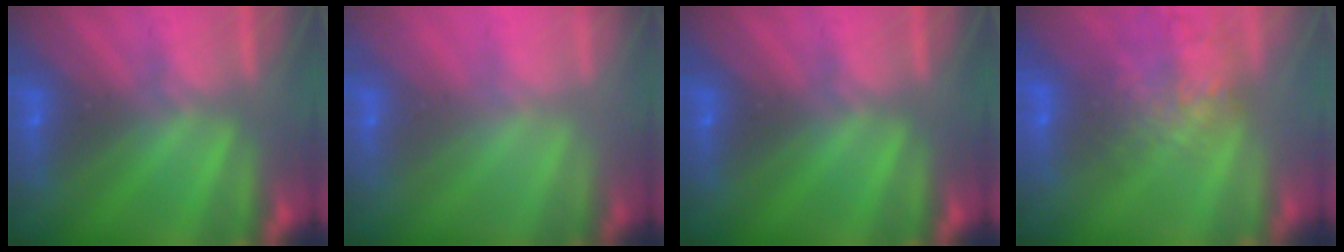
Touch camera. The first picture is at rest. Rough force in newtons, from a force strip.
{"total": 1.6}
{"total": 0.0}
{"total": 7.6}